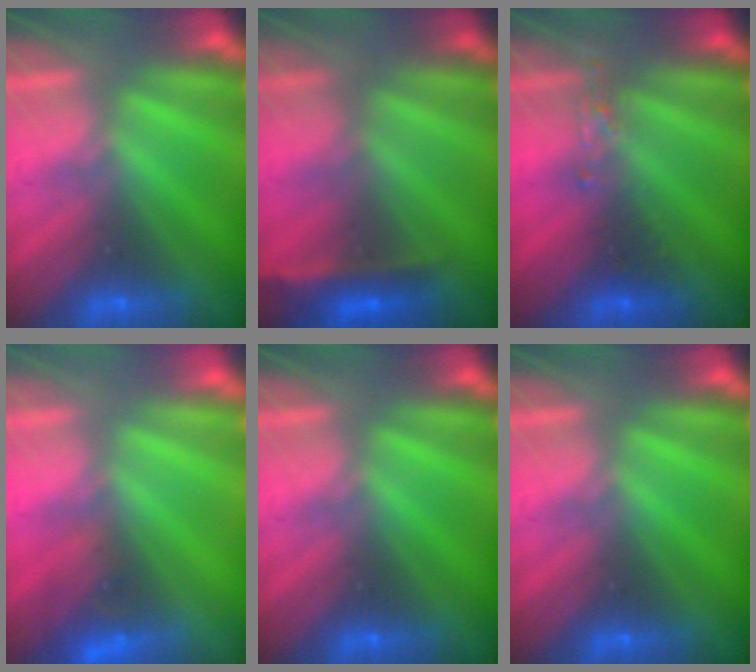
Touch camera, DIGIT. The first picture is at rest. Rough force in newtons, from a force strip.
{"total": 2.4}
{"total": 2.4}
{"total": 2.6}
{"total": 0.0}
{"total": 0.0}